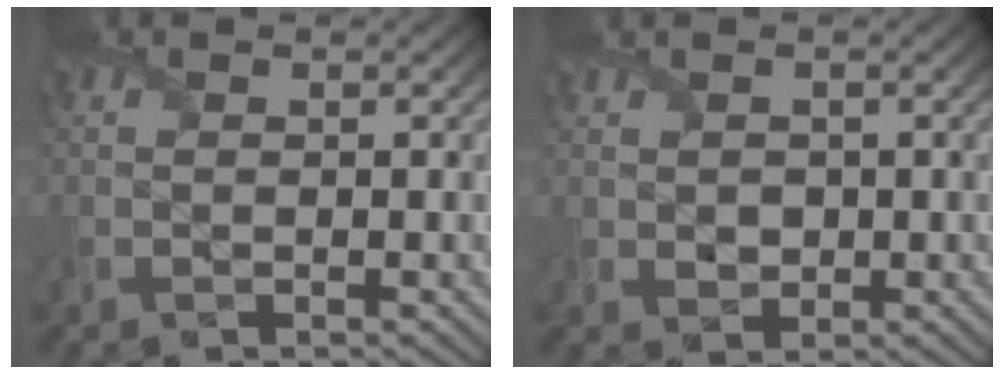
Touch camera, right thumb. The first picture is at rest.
{"total": 1.9, "force": [0.6, 1.6, 0.7], "torque": [-0.022, -0.005, 0.010]}